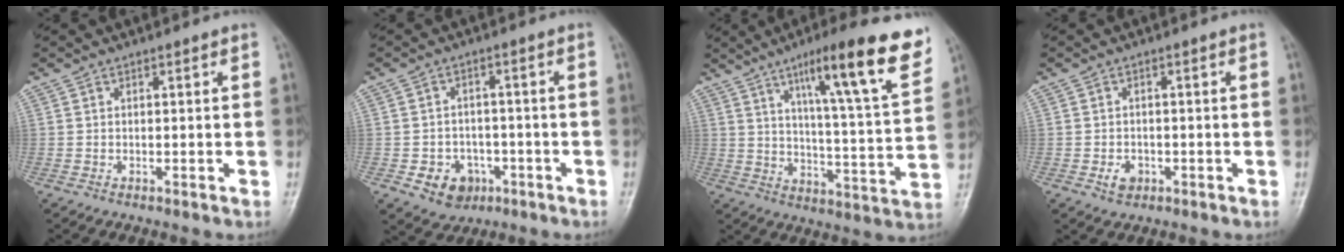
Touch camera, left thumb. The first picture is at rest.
{"total": 6.9, "force": [-2.7, 5.7, 2.8], "torque": [-0.020, 0.021, -0.033]}
{"total": 19.9, "force": [11.2, 2.6, 16.3], "torque": [-0.213, -0.044, 0.166]}
{"total": 2.7, "force": [-1.1, 2.1, 1.4], "torque": [-0.014, 0.004, -0.014]}